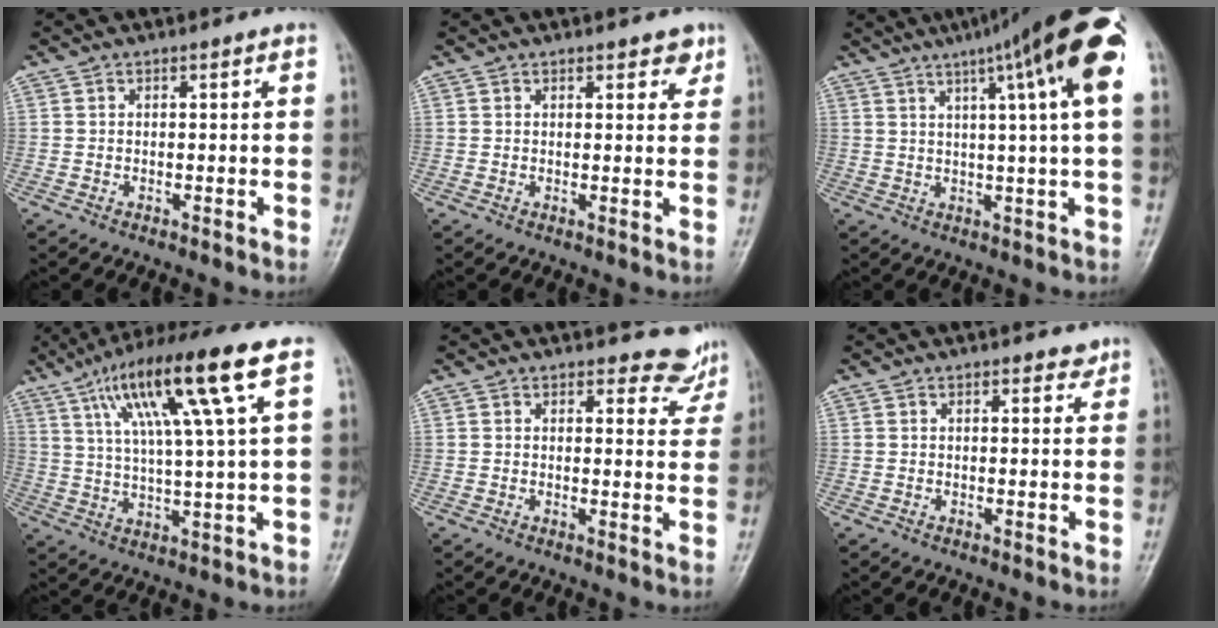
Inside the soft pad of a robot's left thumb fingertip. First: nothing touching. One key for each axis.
{"total": 2.8, "fx": 1.9, "fy": 1.4, "fz": 1.4, "tx": 0.002, "ty": -0.009, "tz": 0.022}
{"total": 17.7, "fx": 7.8, "fy": 1.1, "fz": 15.8, "tx": -0.232, "ty": 0.012, "tz": 0.102}
{"total": 16.9, "fx": 7.1, "fy": 1.5, "fz": 15.3, "tx": -0.275, "ty": -0.001, "tz": 0.120}
{"total": 5.1, "fx": 4.8, "fy": 1.8, "fz": -0.2, "tx": 0.033, "ty": -0.040, "tz": 0.042}
{"total": 1.7, "fx": 1.4, "fy": 0.9, "fz": 0.6, "tx": 0.007, "ty": -0.008, "tz": 0.013}